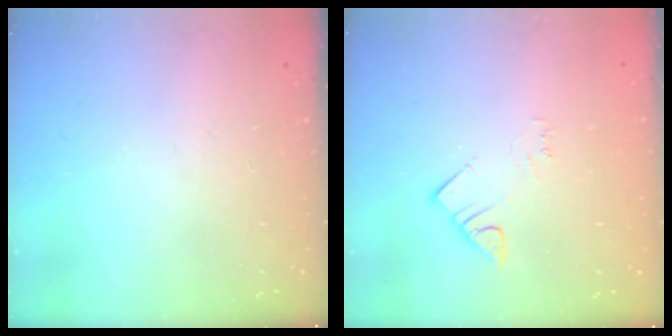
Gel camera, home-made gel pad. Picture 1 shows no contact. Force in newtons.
{"total": 2.5, "press": 2.4, "slide": 0.4}